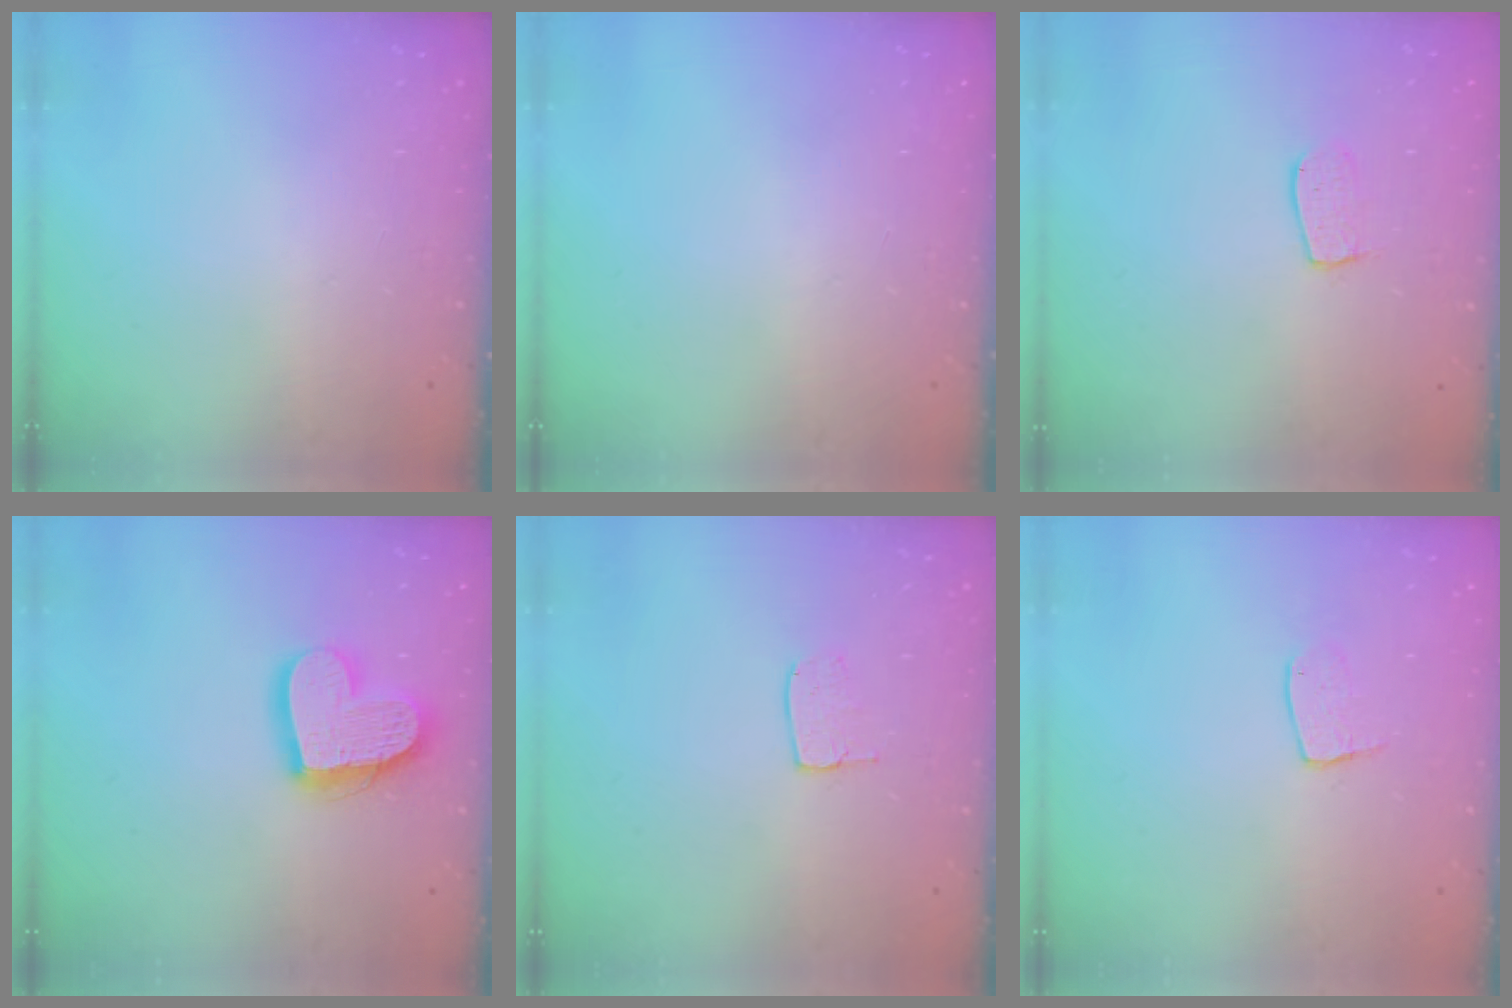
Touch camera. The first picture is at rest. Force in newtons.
{"total": 0.0}
{"total": 6.7, "press": 6.7, "slide": 0.5}
{"total": 16.9, "press": 16.8, "slide": 1.6}
{"total": 5.5, "press": 5.5, "slide": 0.3}
{"total": 7.4, "press": 7.4, "slide": 0.4}